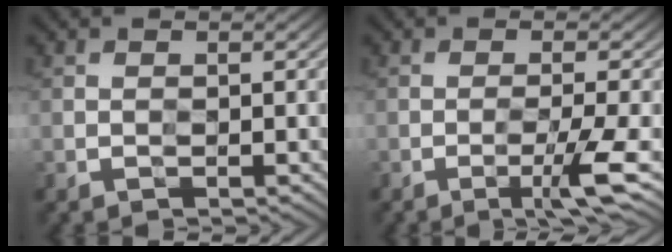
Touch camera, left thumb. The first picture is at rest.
{"total": 4.3, "force": [-2.0, -0.1, 3.8], "torque": [-0.060, 0.012, -0.036]}